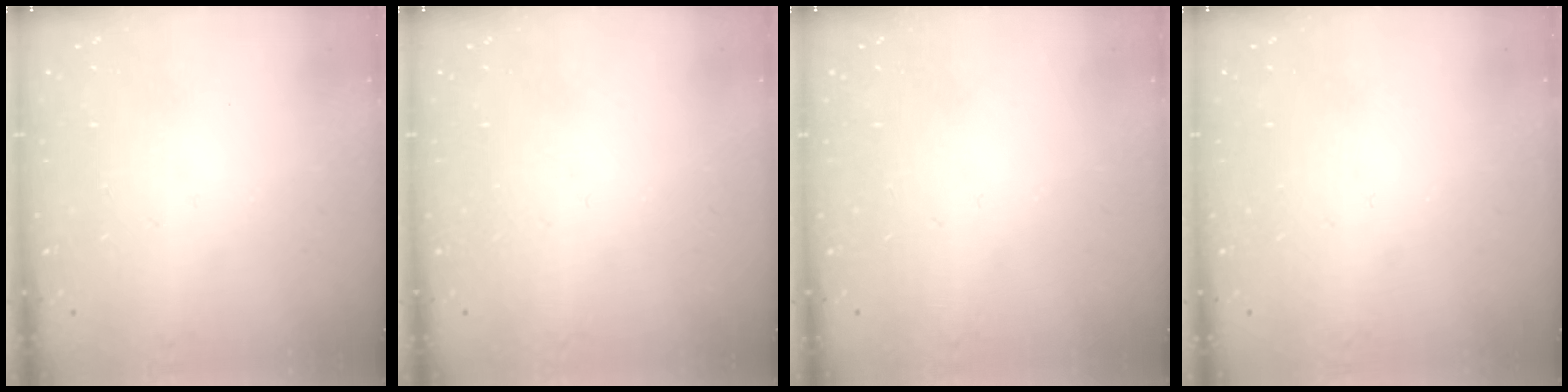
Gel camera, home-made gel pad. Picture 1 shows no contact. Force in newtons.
{"total": 0.0}
{"total": 0.0}
{"total": 0.0}